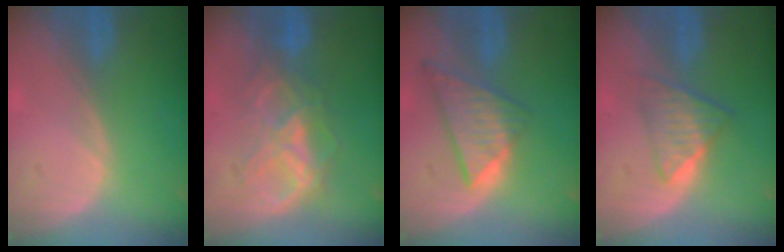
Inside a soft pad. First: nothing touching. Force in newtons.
{"total": 7.3, "press": 7.3, "slide": 0.3}
{"total": 8.7, "press": 7.5, "slide": 4.5}
{"total": 6.0, "press": 5.1, "slide": 3.1}